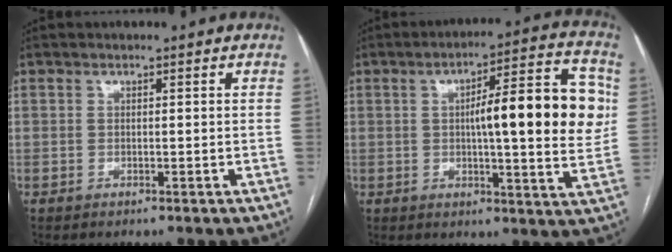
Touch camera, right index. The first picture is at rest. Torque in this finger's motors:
{"motor_torque": [0.45, 0.14, 0.33, 0.16]}